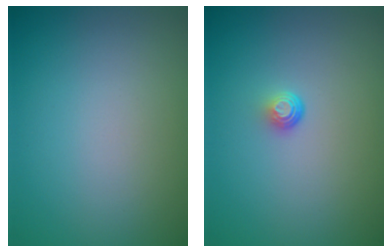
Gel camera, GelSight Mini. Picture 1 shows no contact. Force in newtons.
{"total": 1.0, "press": 0.6, "slide": 0.8}